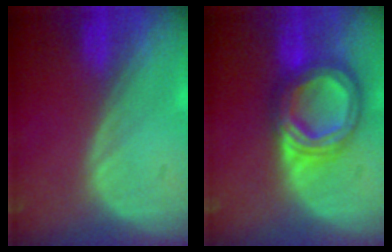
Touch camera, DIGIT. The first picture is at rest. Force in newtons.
{"total": 8.7, "press": 8.6, "slide": 0.8}